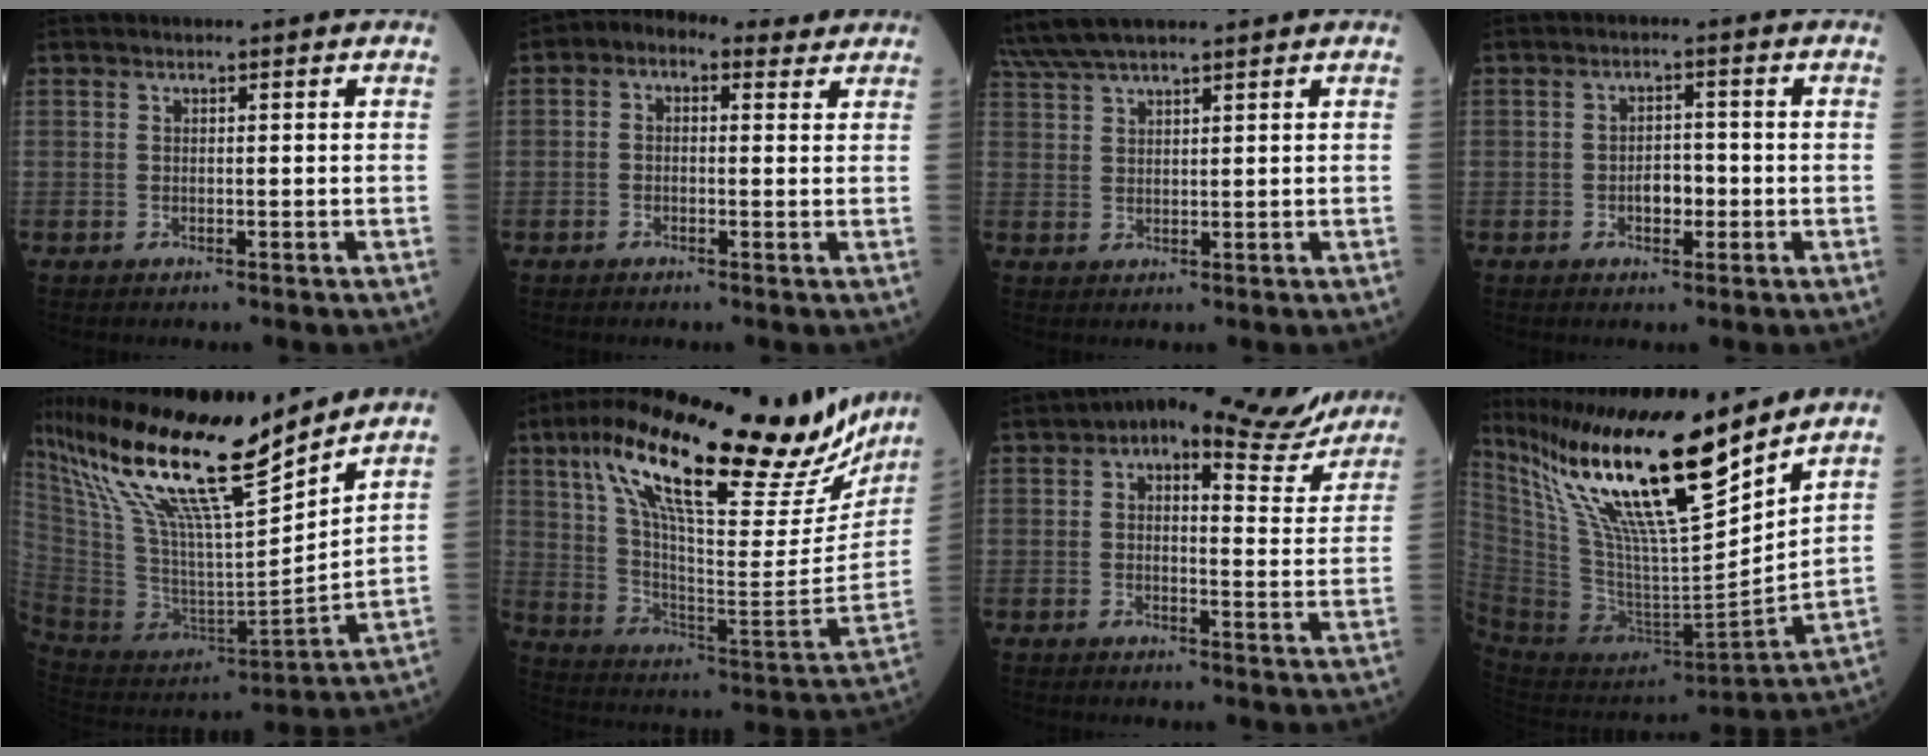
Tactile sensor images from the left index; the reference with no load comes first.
{"total": 5.7, "force": [3.0, 3.4, 3.5], "torque": [-0.058, 0.045, 0.042]}
{"total": 7.4, "force": [6.5, 0.8, 3.4], "torque": [-0.071, 0.040, 0.124]}
{"total": 3.3, "force": [-1.0, 1.7, 2.6], "torque": [-0.041, 0.007, -0.015]}
{"total": 23.7, "force": [17.3, 2.5, 15.9], "torque": [-0.304, 0.003, 0.322]}
{"total": 32.2, "force": [22.9, 7.5, 21.3], "torque": [-0.337, 0.010, 0.334]}
{"total": 13.2, "force": [10.6, 4.6, 6.3], "torque": [-0.071, 0.007, 0.122]}
{"total": 24.7, "force": [17.4, 2.9, 17.3], "torque": [-0.319, -0.008, 0.320]}